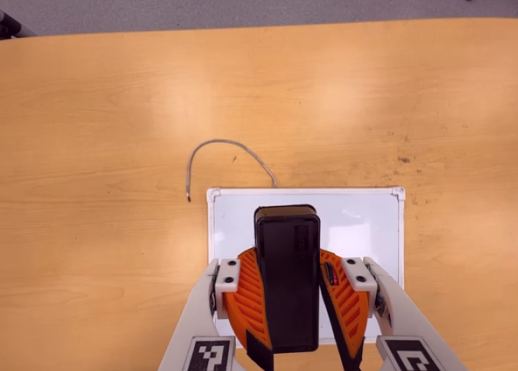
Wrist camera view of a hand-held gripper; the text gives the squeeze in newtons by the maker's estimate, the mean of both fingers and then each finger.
{"total": 10.7, "left": 10.7, "right": 10.6}